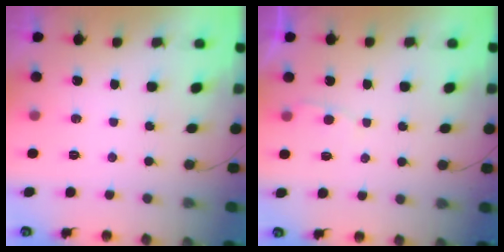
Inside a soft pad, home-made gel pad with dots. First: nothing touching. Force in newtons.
{"total": 2.3, "press": 2.3, "slide": 0.3}